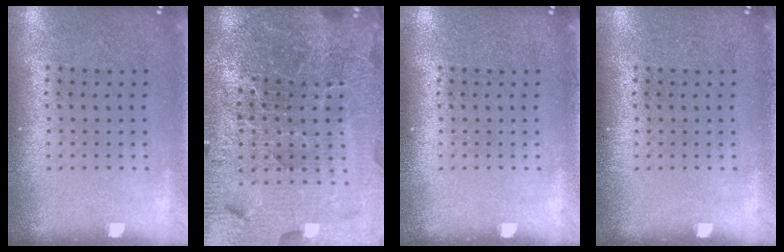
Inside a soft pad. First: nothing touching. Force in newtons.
{"total": 6.7, "press": 5.9, "slide": 3.2}
{"total": 0.0}
{"total": 0.0}